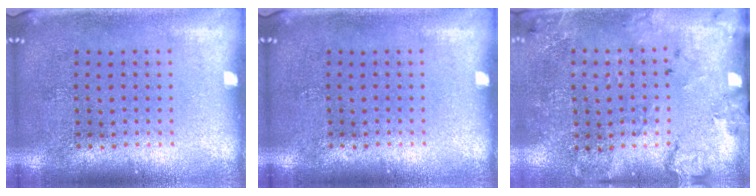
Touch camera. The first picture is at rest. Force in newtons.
{"total": 0.0}
{"total": 1.8, "press": 1.5, "slide": 1.0}